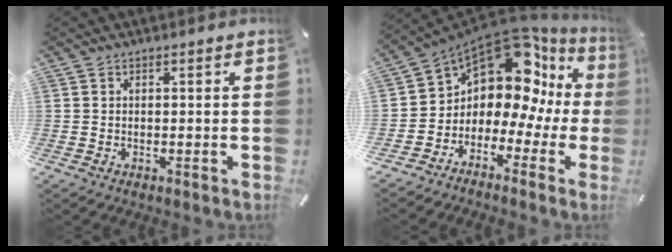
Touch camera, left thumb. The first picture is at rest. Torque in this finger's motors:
{"motor_torque": [1.55, 2.42, 1.79, -0.18, 0.39]}